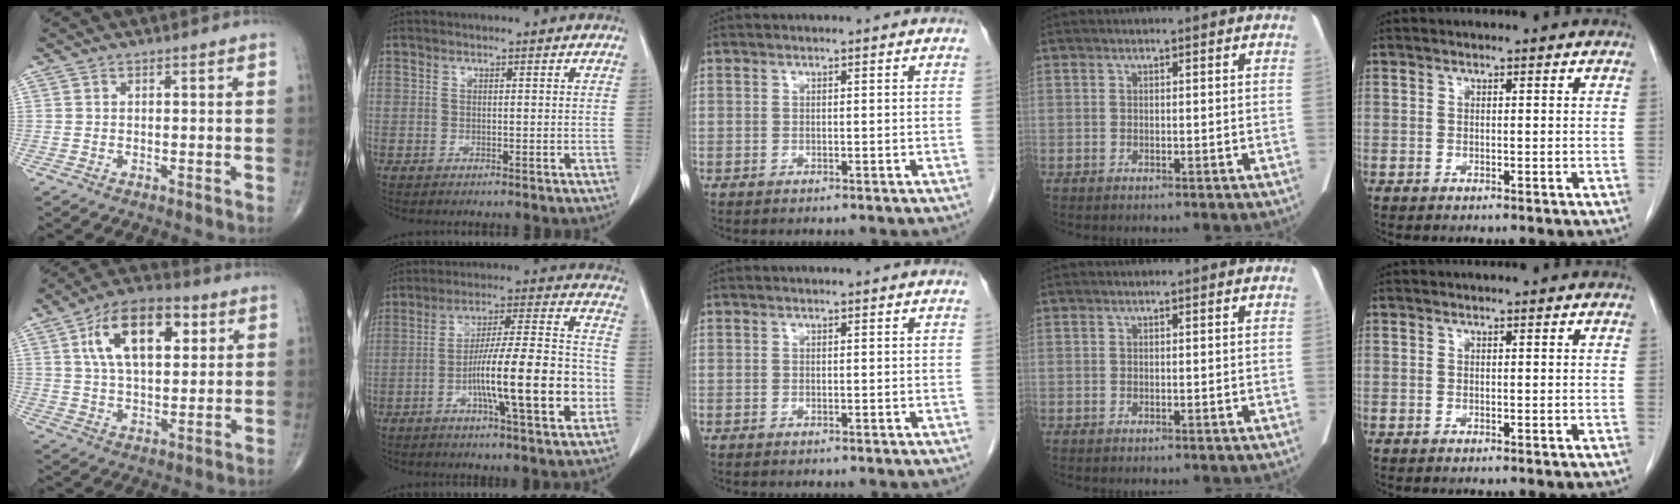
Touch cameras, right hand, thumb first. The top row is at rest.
{"thumb": {"total": 15.7, "force": [5.4, 8.2, 12.2], "torque": [-0.185, 0.000, 0.088]}, "index": {"total": 16.6, "force": [-4.6, 1.5, 15.9], "torque": [-0.264, 0.007, -0.073]}}